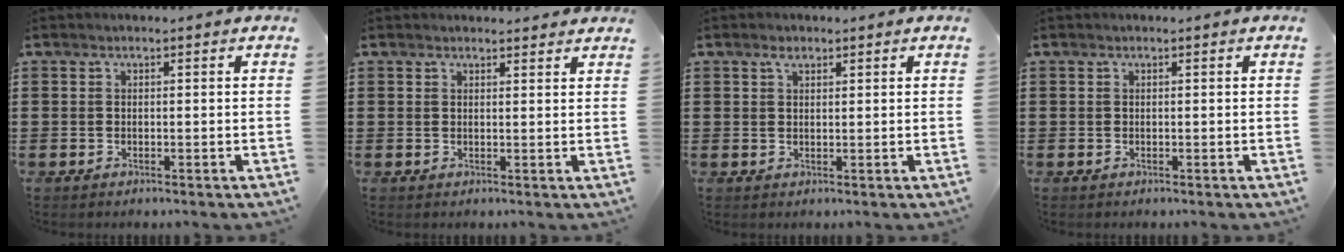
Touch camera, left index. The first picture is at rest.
{"total": 1.3, "force": [1.3, 0.2, 0.0], "torque": [-0.003, 0.001, 0.026]}
{"total": 1.5, "force": [1.0, 0.7, 0.9], "torque": [-0.013, 0.001, 0.015]}
{"total": 0.0}